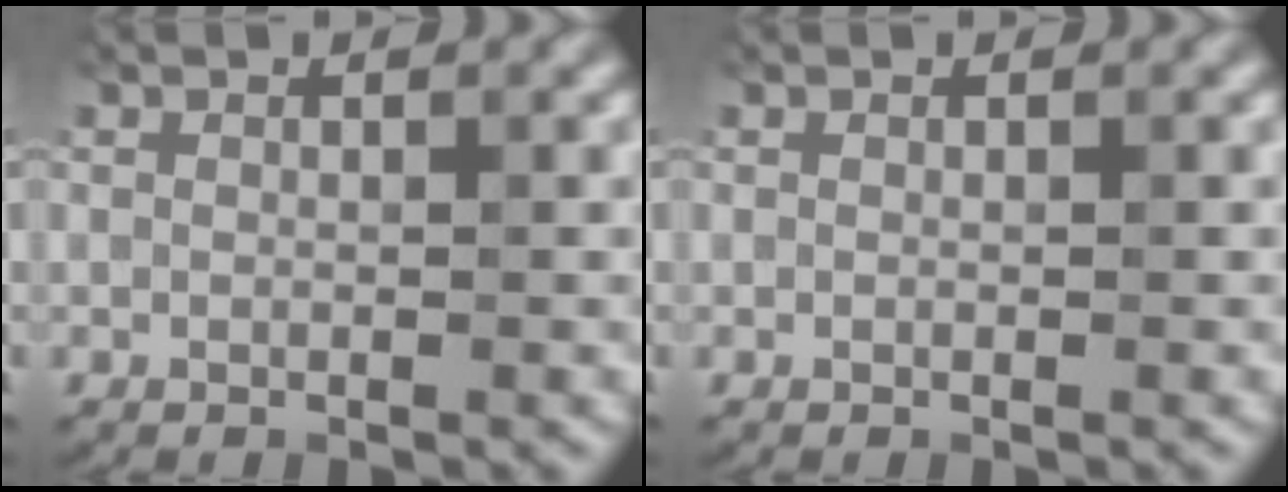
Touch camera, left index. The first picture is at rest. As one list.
[{"total": 0.0}]